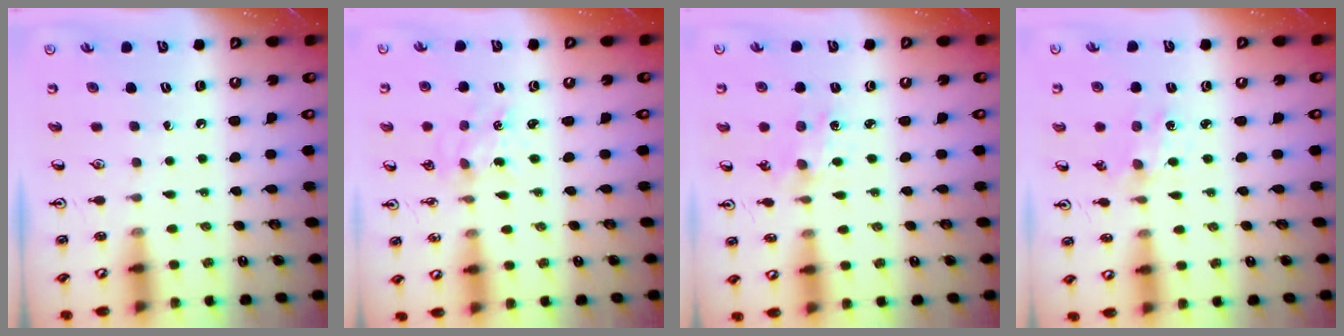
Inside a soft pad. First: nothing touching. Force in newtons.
{"total": 2.3, "press": 2.3, "slide": 0.3}
{"total": 2.0, "press": 2.0, "slide": 0.4}
{"total": 1.0, "press": 1.0, "slide": 0.2}